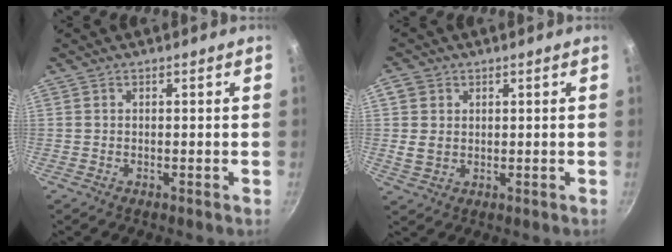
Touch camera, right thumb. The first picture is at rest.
{"total": 4.7, "force": [0.6, 4.1, 2.4], "torque": [-0.029, -0.005, 0.011]}